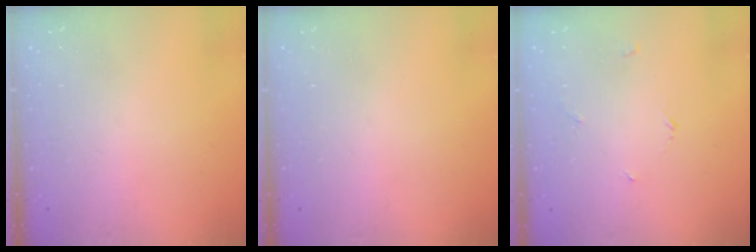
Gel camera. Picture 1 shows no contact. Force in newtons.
{"total": 0.0}
{"total": 3.0, "press": 2.9, "slide": 0.4}